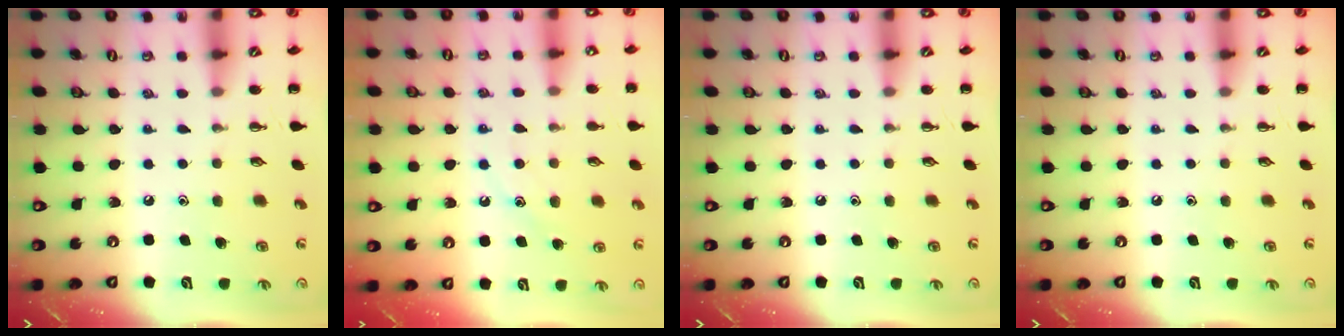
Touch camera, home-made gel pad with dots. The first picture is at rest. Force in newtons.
{"total": 10.0, "press": 10.0, "slide": 1.4}
{"total": 0.0}
{"total": 0.0}